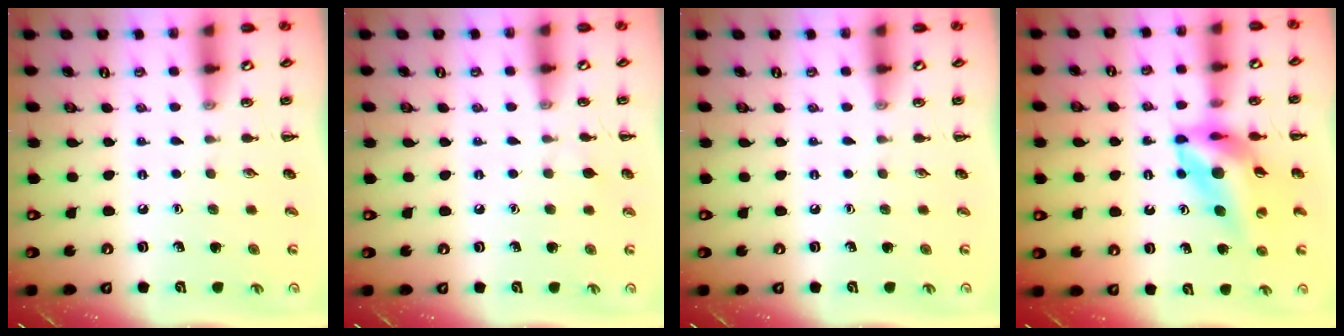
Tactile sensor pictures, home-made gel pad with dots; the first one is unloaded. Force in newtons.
{"total": 4.6, "press": 4.4, "slide": 1.5}
{"total": 0.0}
{"total": 13.2, "press": 12.5, "slide": 4.3}